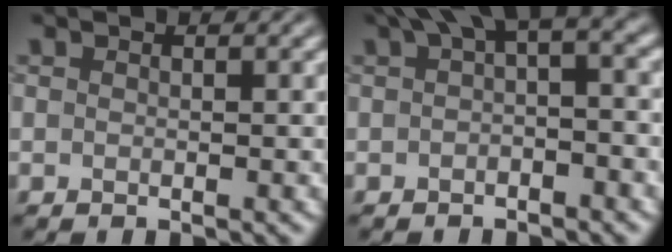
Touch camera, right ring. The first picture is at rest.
{"total": 4.4, "force": [1.3, 1.8, 3.8], "torque": [-0.046, 0.018, 0.010]}